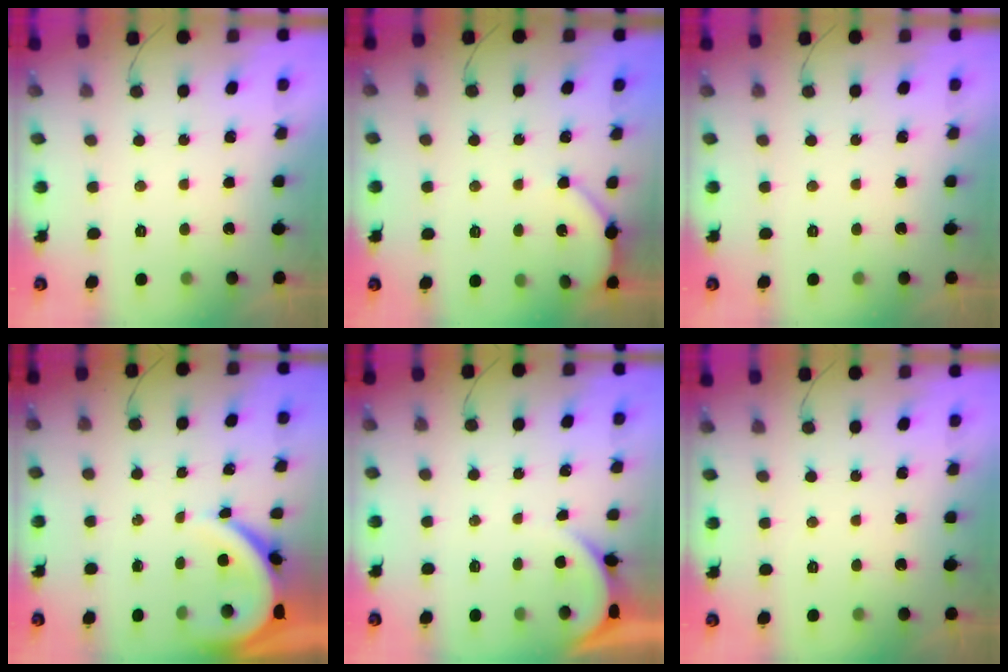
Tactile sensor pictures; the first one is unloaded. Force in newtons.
{"total": 3.3, "press": 3.2, "slide": 0.4}
{"total": 0.0}
{"total": 7.4, "press": 7.4, "slide": 1.0}
{"total": 0.0}
{"total": 0.0}